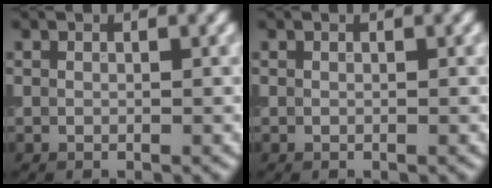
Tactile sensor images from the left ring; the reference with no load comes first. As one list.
[{"total": 0.0}]